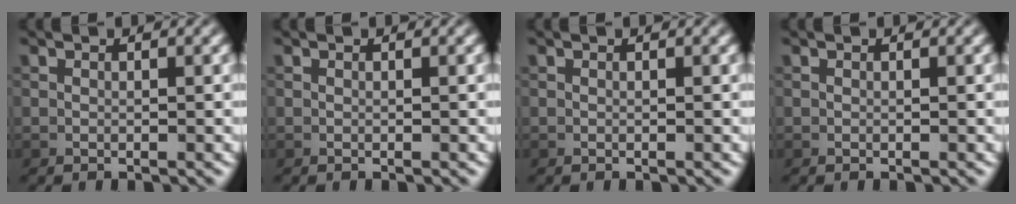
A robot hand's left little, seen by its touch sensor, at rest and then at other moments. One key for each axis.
{"total": 0.0}
{"total": 0.0}
{"total": 0.0}